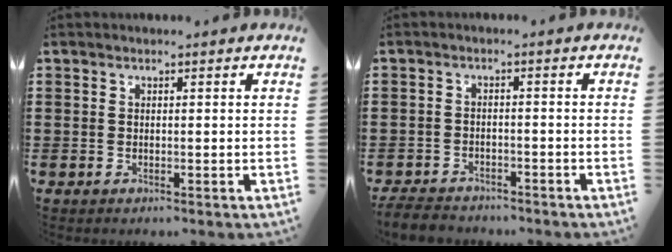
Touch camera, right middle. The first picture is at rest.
{"total": 3.6, "force": [-3.5, 0.9, 0.3], "torque": [-0.014, 0.002, -0.076]}